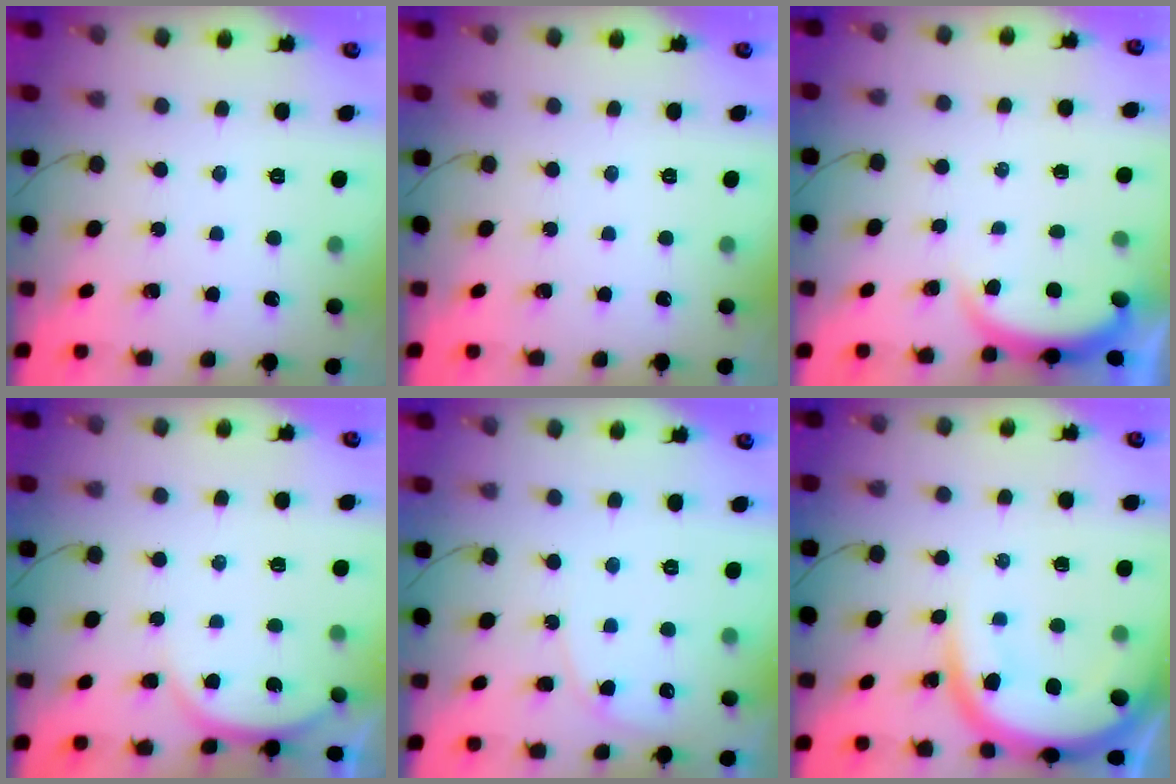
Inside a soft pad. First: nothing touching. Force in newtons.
{"total": 0.0}
{"total": 1.8, "press": 1.8, "slide": 0.5}
{"total": 4.8, "press": 4.7, "slide": 0.5}
{"total": 5.4, "press": 5.4, "slide": 0.6}
{"total": 13.2, "press": 13.2, "slide": 1.4}